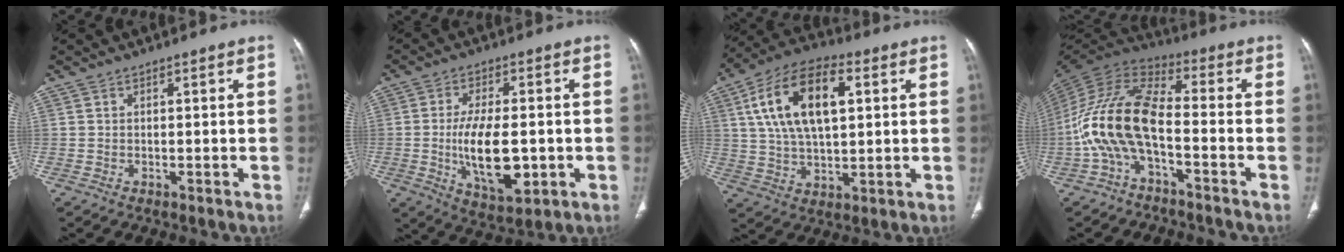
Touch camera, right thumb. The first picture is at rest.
{"total": 13.0, "force": [-1.9, 6.1, 11.4], "torque": [-0.184, -0.008, -0.023]}
{"total": 17.5, "force": [4.8, 8.9, 14.2], "torque": [-0.250, 0.010, 0.083]}
{"total": 14.4, "force": [-4.4, 6.3, 12.1], "torque": [-0.257, 0.065, -0.095]}